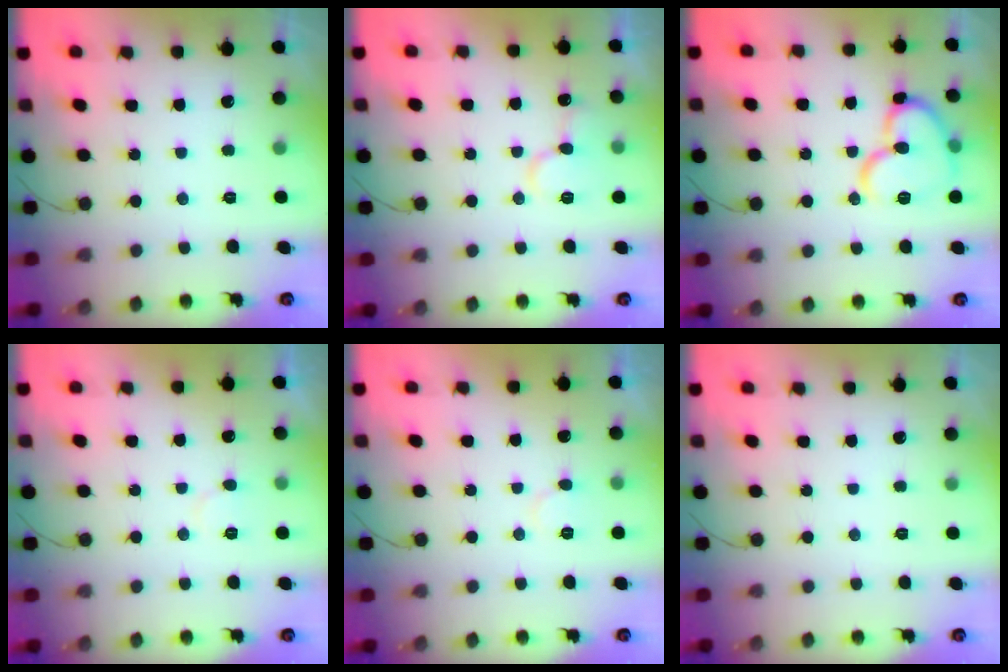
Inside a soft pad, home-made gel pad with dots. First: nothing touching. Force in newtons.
{"total": 10.4, "press": 10.3, "slide": 1.3}
{"total": 13.8, "press": 13.7, "slide": 1.5}
{"total": 4.0, "press": 4.0, "slide": 0.4}
{"total": 6.0, "press": 6.0, "slide": 0.7}
{"total": 0.0}